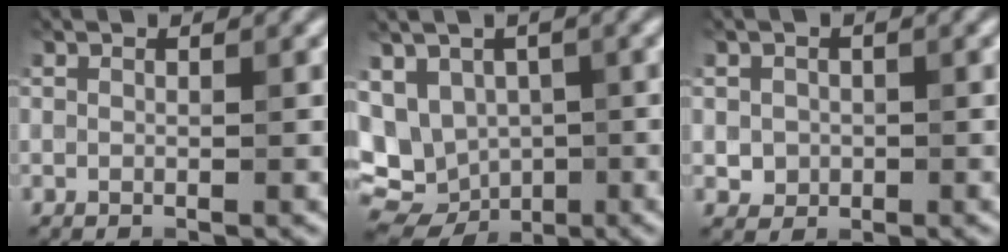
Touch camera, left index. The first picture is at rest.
{"total": 8.6, "force": [-1.5, 7.0, 4.7], "torque": [-0.080, -0.004, -0.012]}
{"total": 1.7, "force": [-0.2, 1.6, 0.5], "torque": [-0.001, -0.005, -0.003]}